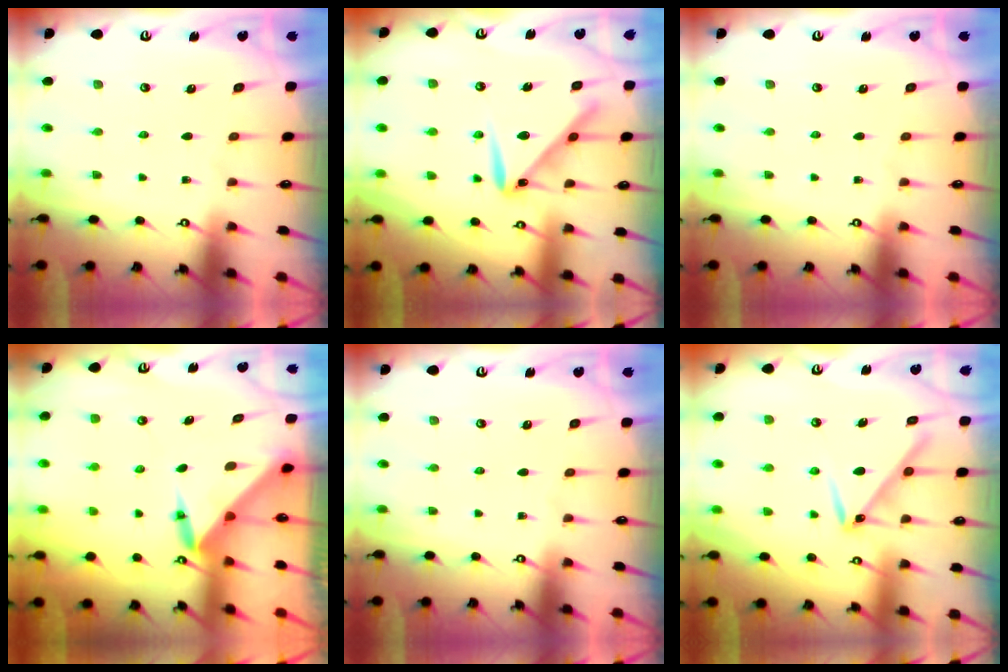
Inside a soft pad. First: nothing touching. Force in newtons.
{"total": 11.8, "press": 11.8, "slide": 0.7}
{"total": 0.0}
{"total": 3.2, "press": 3.2, "slide": 0.1}
{"total": 0.0}
{"total": 9.9, "press": 9.9, "slide": 0.5}